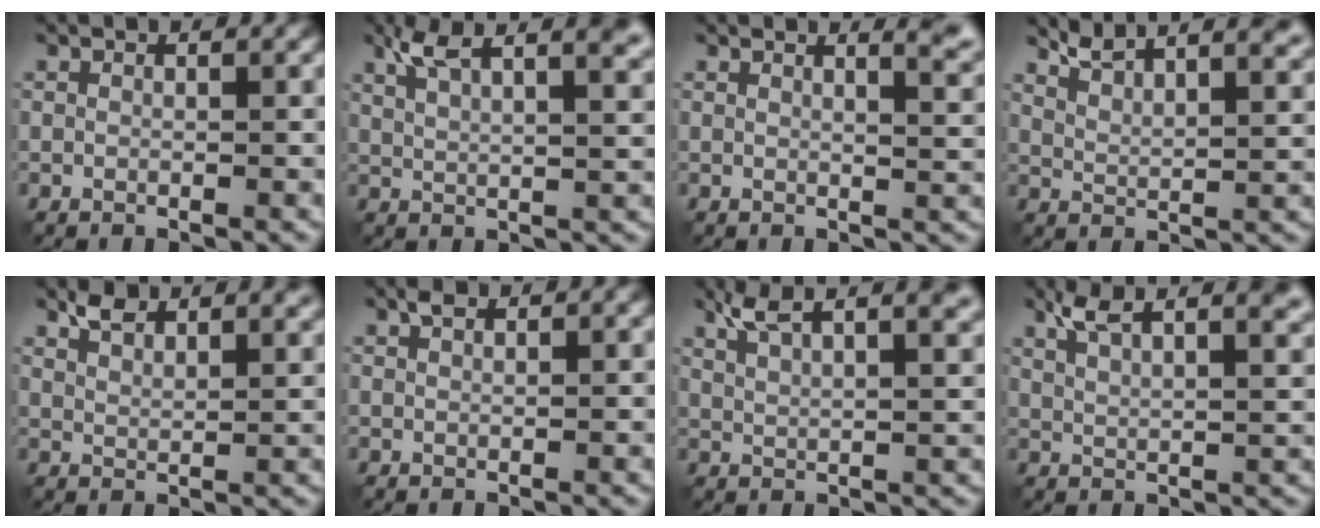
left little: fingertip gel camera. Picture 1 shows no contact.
{"total": 7.7, "force": [4.7, 2.5, 5.5], "torque": [-0.075, 0.027, 0.069]}
{"total": 3.8, "force": [2.7, 1.2, 2.5], "torque": [-0.010, 0.012, 0.023]}
{"total": 5.9, "force": [4.7, 1.5, 3.1], "torque": [-0.046, 0.013, 0.073]}
{"total": 3.4, "force": [2.8, 0.9, 1.8], "torque": [-0.032, 0.005, 0.051]}
{"total": 1.2, "force": [0.7, 0.5, 0.8], "torque": [-0.016, 0.003, 0.014]}
{"total": 7.0, "force": [4.7, 2.1, 4.8], "torque": [-0.068, 0.025, 0.068]}
{"total": 7.0, "force": [4.6, 2.1, 4.8], "torque": [-0.067, 0.022, 0.067]}